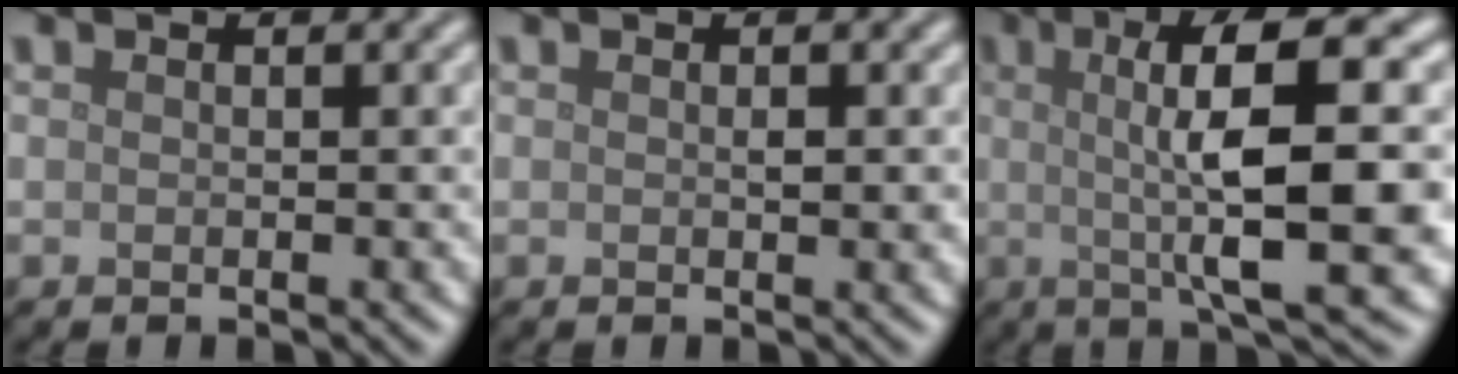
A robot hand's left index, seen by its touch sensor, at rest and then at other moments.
{"total": 0.7, "force": [0.1, 0.3, 0.7], "torque": [-0.011, -0.001, 0.002]}
{"total": 11.6, "force": [1.0, 2.8, 11.2], "torque": [-0.151, 0.012, 0.016]}